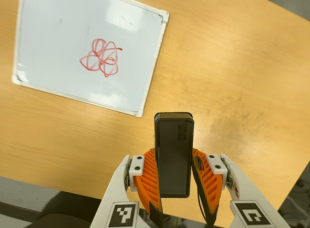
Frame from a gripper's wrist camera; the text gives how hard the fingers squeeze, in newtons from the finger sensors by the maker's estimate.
{"total": 4.7, "left": 3.3, "right": 6.1}